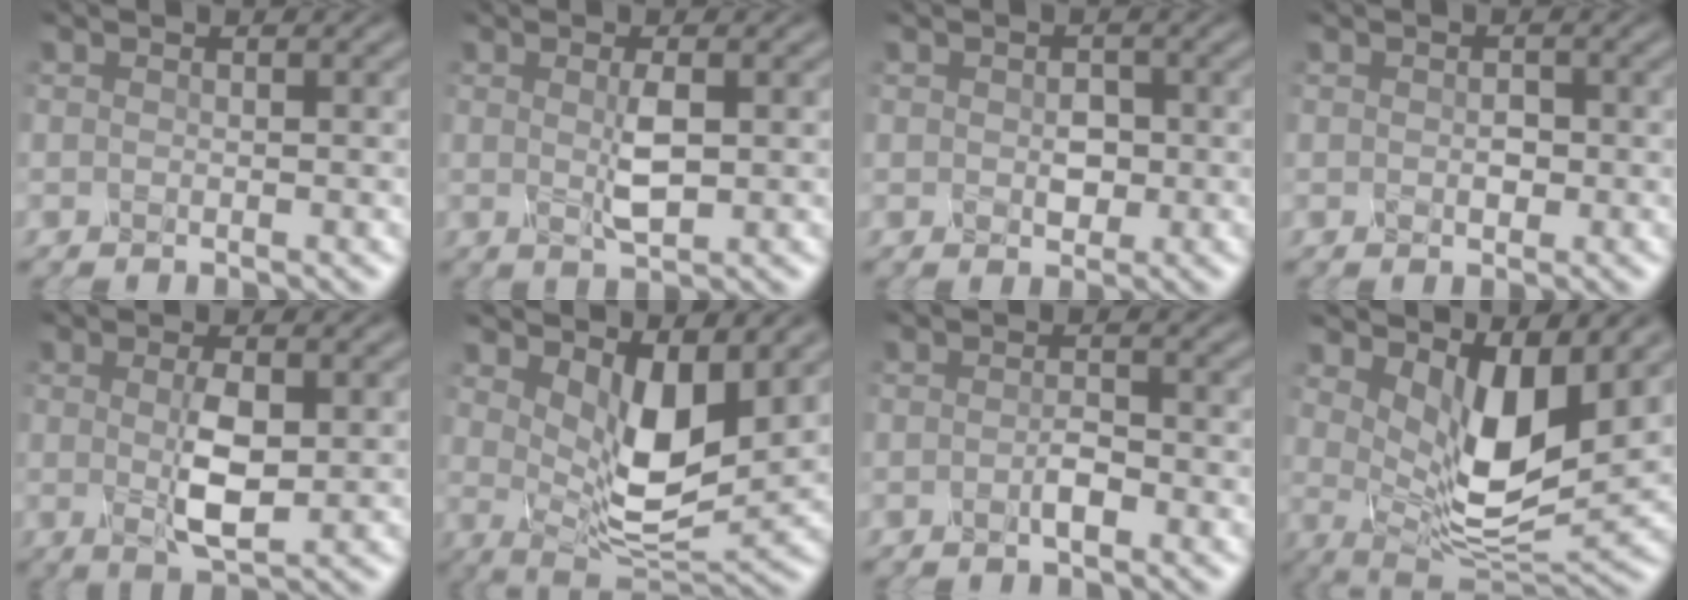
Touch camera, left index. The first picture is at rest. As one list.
[{"total": 1.9, "force": [0.3, 0.2, 1.9], "torque": [-0.046, 0.002, 0.009]}, {"total": 1.3, "force": [-0.1, 1.0, 0.8], "torque": [-0.019, 0.003, -0.001]}, {"total": 0.6, "force": [-0.1, 0.4, 0.3], "torque": [-0.011, 0.006, -0.001]}, {"total": 3.5, "force": [0.2, 0.9, 3.4], "torque": [-0.077, -0.001, 0.007]}, {"total": 6.7, "force": [2.2, 2.9, 5.6], "torque": [-0.103, -0.016, 0.044]}, {"total": 1.0, "force": [-0.5, 0.1, 0.8], "torque": [-0.022, 0.006, -0.012]}, {"total": 7.5, "force": [2.6, 3.1, 6.3], "torque": [-0.119, -0.017, 0.052]}]